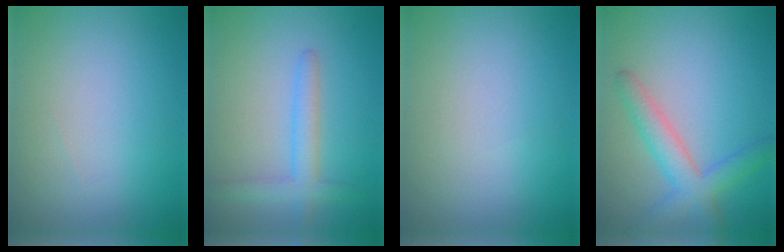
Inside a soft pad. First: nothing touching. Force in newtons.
{"total": 2.8, "press": 2.8, "slide": 0.2}
{"total": 0.0}
{"total": 3.9, "press": 3.9, "slide": 0.2}